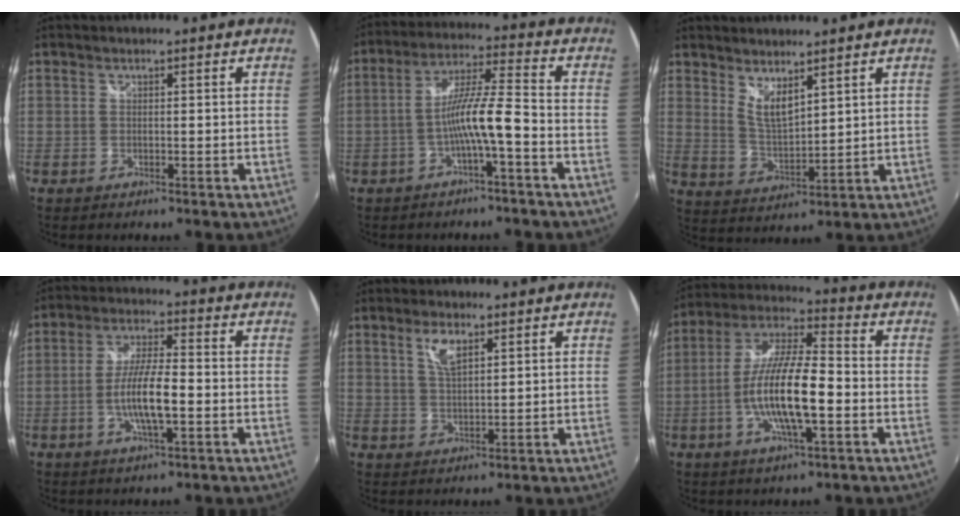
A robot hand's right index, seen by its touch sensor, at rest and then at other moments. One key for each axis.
{"total": 8.3, "fx": -3.5, "fy": 0.2, "fz": 7.5, "tx": -0.155, "ty": 0.013, "tz": -0.060}
{"total": 5.8, "fx": 4.3, "fy": 1.7, "fz": 3.4, "tx": -0.059, "ty": -0.012, "tz": 0.083}
{"total": 9.1, "fx": -2.3, "fy": 1.9, "fz": 8.6, "tx": -0.167, "ty": -0.001, "tz": -0.042}
{"total": 4.5, "fx": 2.4, "fy": 1.7, "fz": 3.5, "tx": -0.063, "ty": 0.003, "tz": 0.045}
{"total": 14.9, "fx": -3.7, "fy": 3.5, "fz": 14.0, "tx": -0.275, "ty": -0.003, "tz": -0.071}